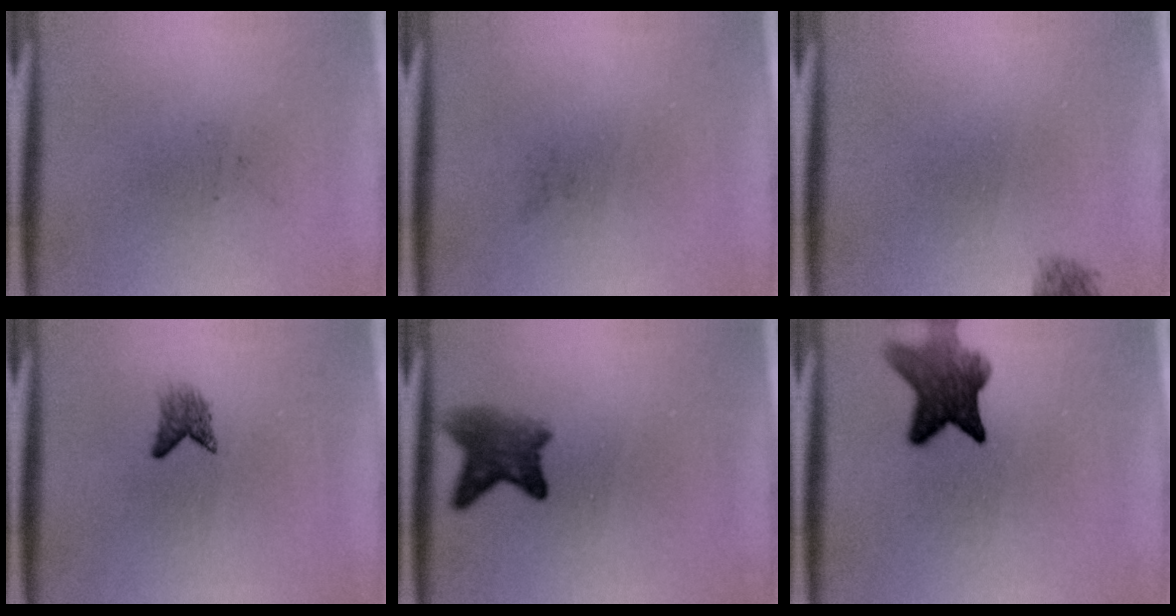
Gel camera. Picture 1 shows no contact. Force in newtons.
{"total": 0.0}
{"total": 1.1}
{"total": 1.9}
{"total": 4.2}
{"total": 7.5}